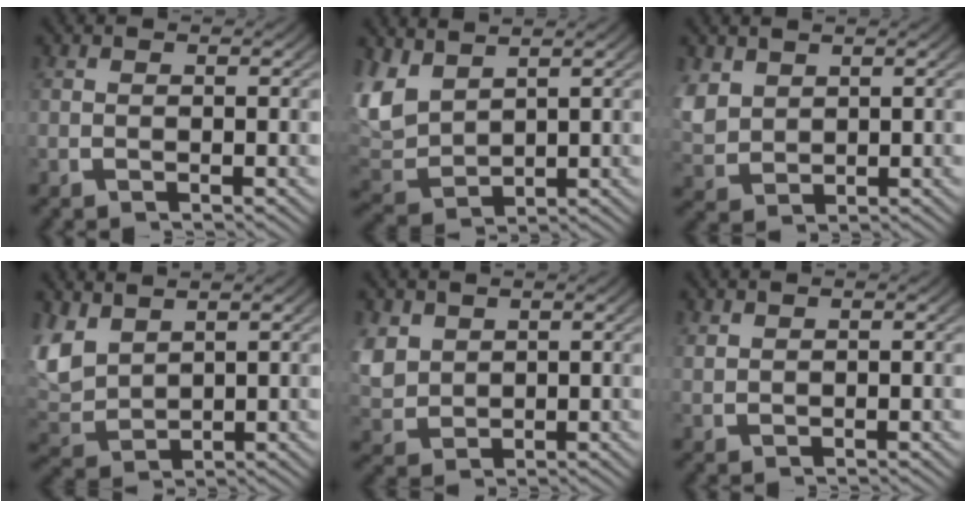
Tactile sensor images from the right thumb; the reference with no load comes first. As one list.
[{"total": 6.6, "force": [1.1, 4.9, 4.2], "torque": [-0.134, -0.029, 0.044]}, {"total": 3.8, "force": [0.8, 3.2, 2.0], "torque": [-0.070, -0.020, 0.037]}, {"total": 6.0, "force": [0.9, 4.5, 3.8], "torque": [-0.124, -0.027, 0.042]}, {"total": 4.3, "force": [0.7, 3.6, 2.2], "torque": [-0.077, -0.025, 0.036]}, {"total": 1.0, "force": [1.0, 0.2, 0.2], "torque": [-0.002, 0.004, 0.023]}]